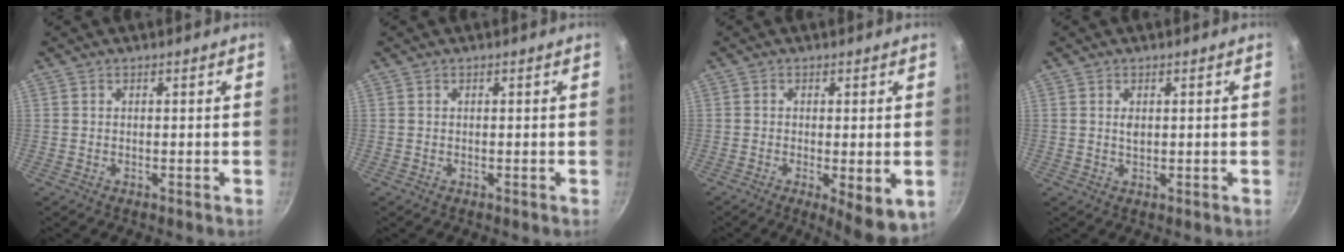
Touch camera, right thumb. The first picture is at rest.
{"total": 0.0}
{"total": 8.1, "force": [-2.5, 2.2, 7.4], "torque": [-0.105, -0.020, -0.035]}
{"total": 1.5, "force": [0.4, 0.9, 1.2], "torque": [-0.017, -0.003, 0.009]}